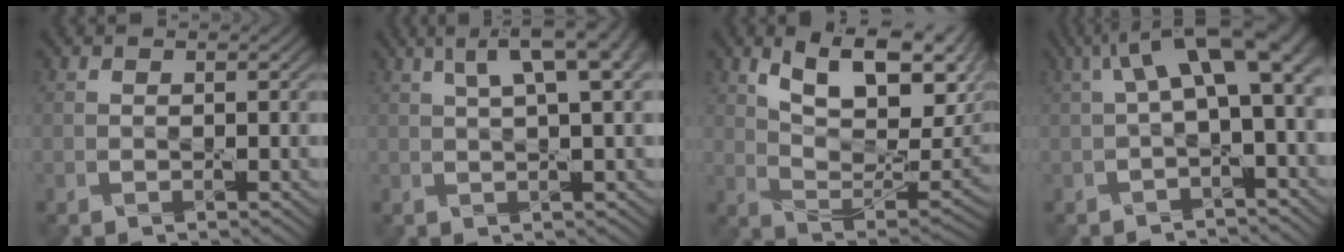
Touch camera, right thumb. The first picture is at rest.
{"total": 7.7, "force": [3.4, 1.6, 6.7], "torque": [-0.093, 0.027, 0.053]}
{"total": 14.6, "force": [7.6, 5.3, 11.3], "torque": [-0.203, 0.000, 0.139]}
{"total": 8.9, "force": [1.7, 3.3, 8.1], "torque": [-0.134, 0.015, 0.027]}